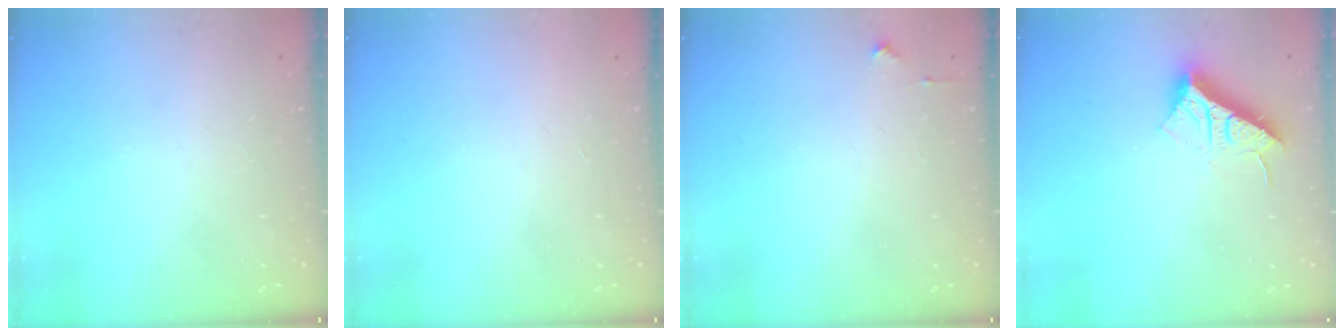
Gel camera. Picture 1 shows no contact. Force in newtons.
{"total": 1.7, "press": 1.7, "slide": 0.1}
{"total": 2.7, "press": 2.6, "slide": 0.4}
{"total": 14.2, "press": 14.1, "slide": 0.5}